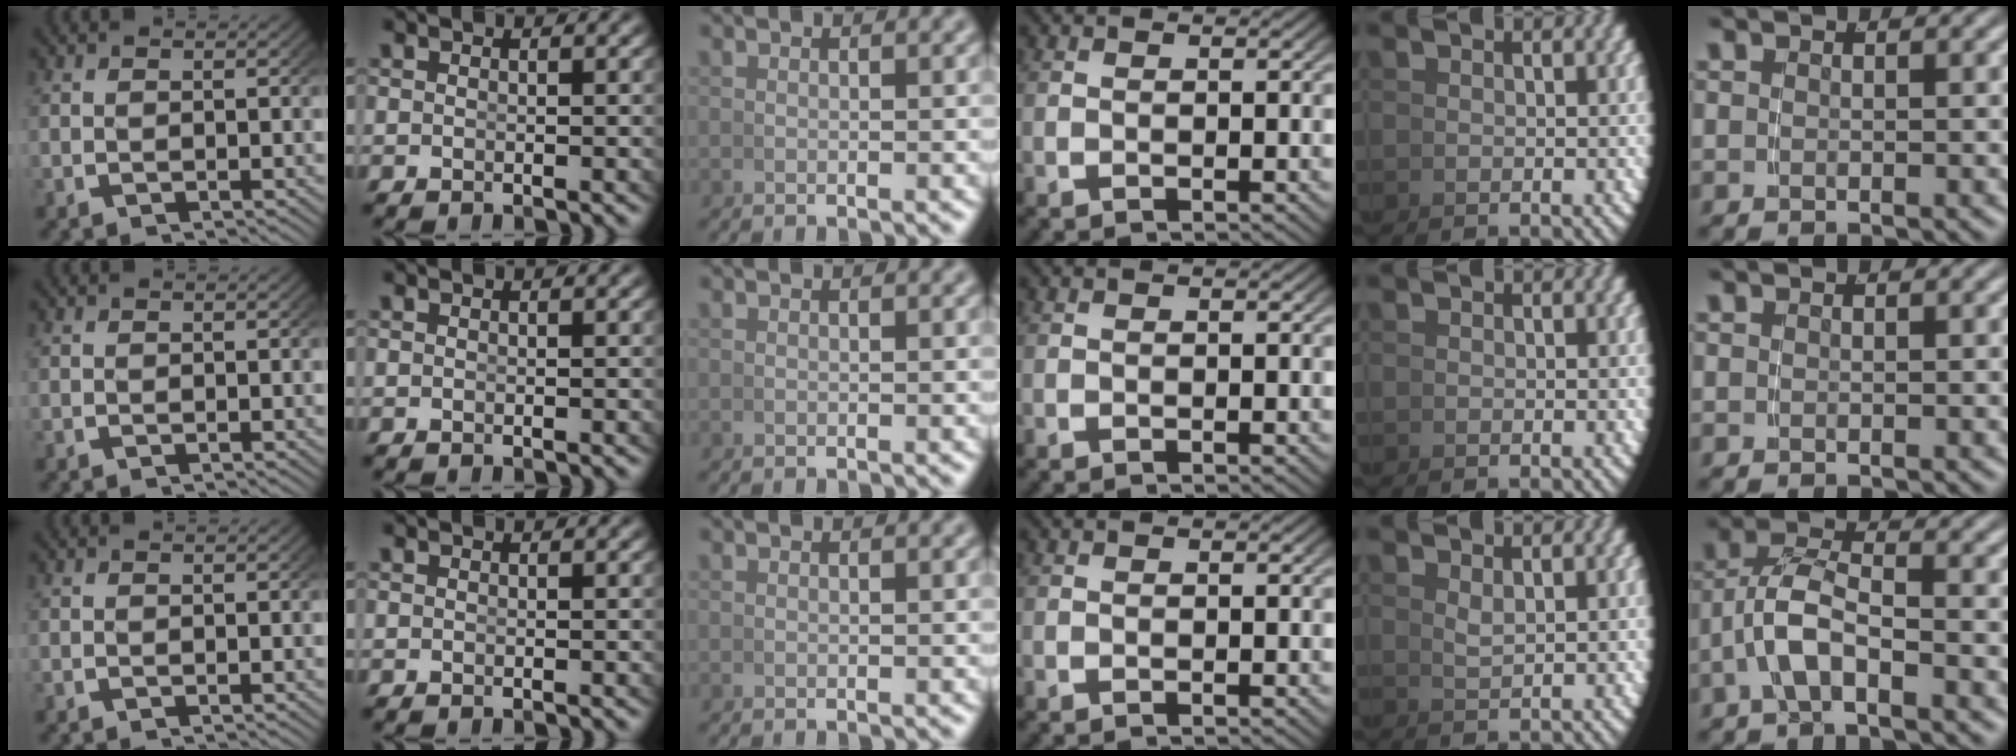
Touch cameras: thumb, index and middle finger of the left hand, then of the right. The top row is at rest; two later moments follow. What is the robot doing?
{"motion": "grasp_and_lifting", "object": "whiteboard"}